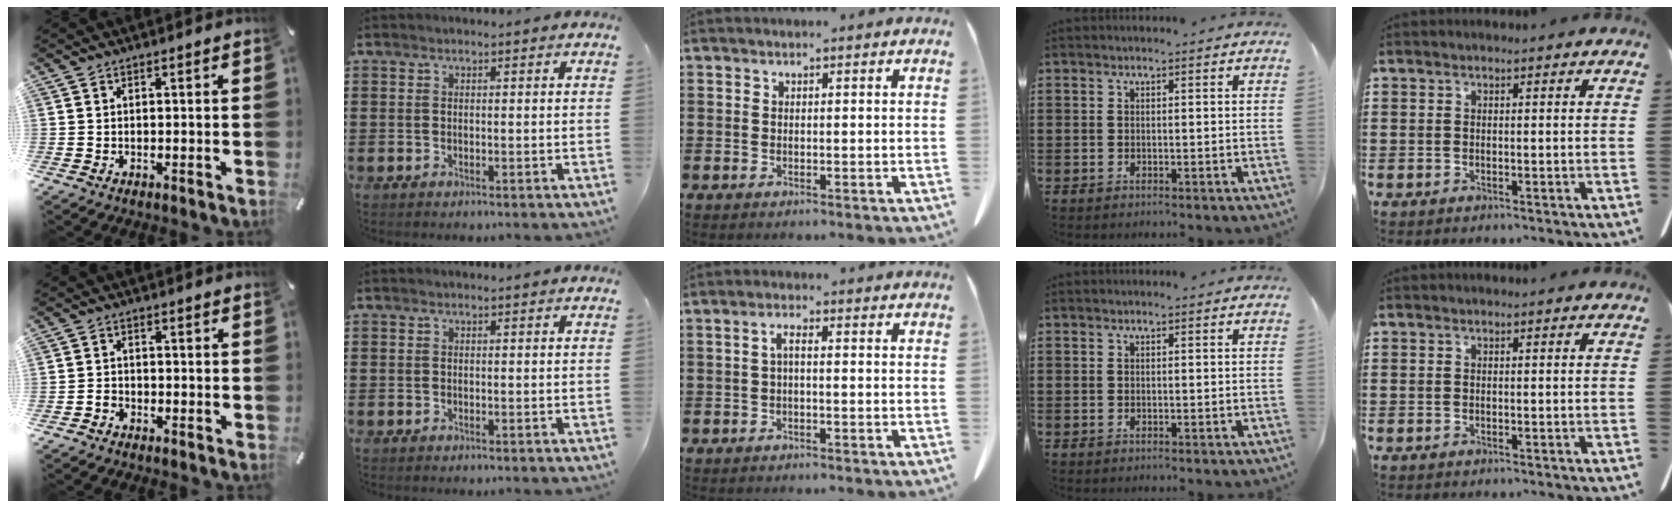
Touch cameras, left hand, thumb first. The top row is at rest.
{"thumb": {"total": 2.0, "force": [-1.3, 1.3, 0.7], "torque": [-0.012, 0.008, -0.028]}, "middle": {"total": 1.9, "force": [-0.5, 0.4, 1.8], "torque": [-0.037, 0.003, -0.010]}}